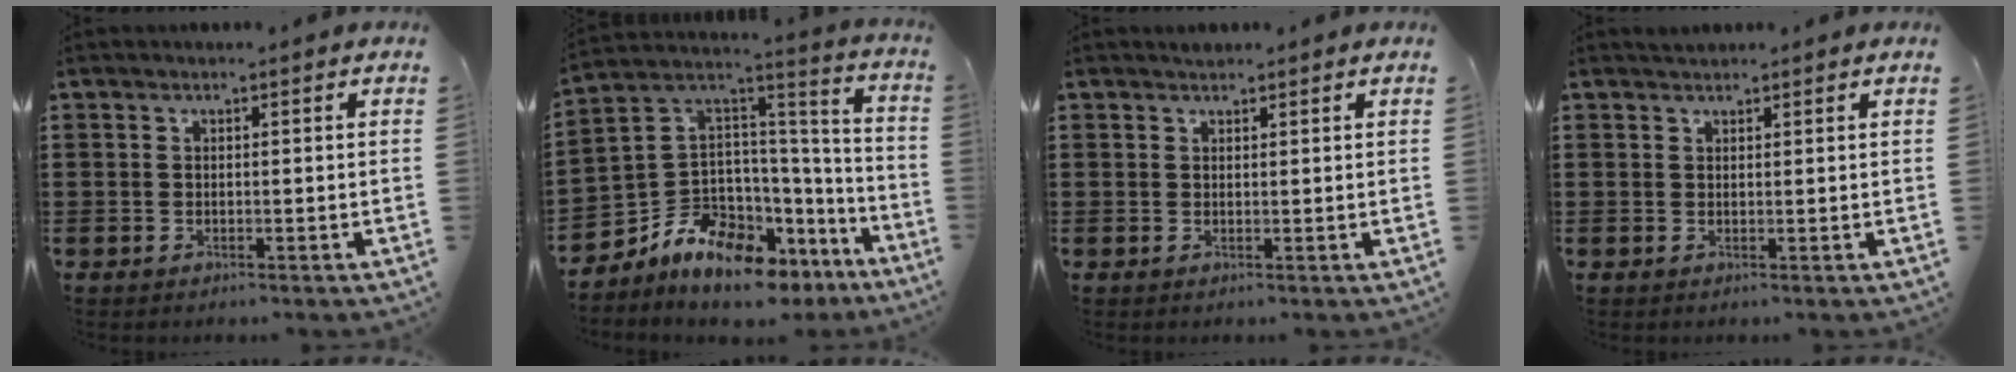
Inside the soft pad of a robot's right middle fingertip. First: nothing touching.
{"total": 9.9, "force": [-8.5, 4.3, 2.6], "torque": [-0.081, -0.002, -0.169]}
{"total": 0.9, "force": [0.8, 0.3, -0.2], "torque": [0.002, -0.001, 0.016]}
{"total": 0.9, "force": [0.8, 0.1, -0.1], "torque": [0.000, -0.001, 0.017]}